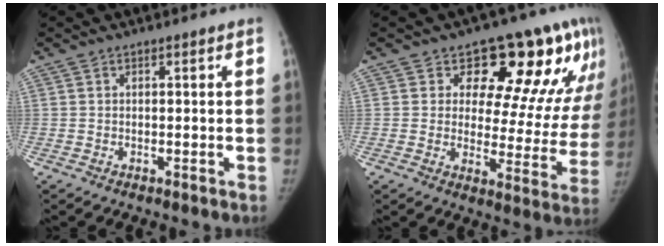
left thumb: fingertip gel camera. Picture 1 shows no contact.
{"total": 18.9, "force": [11.5, 9.2, 11.9], "torque": [-0.091, -0.056, 0.136]}